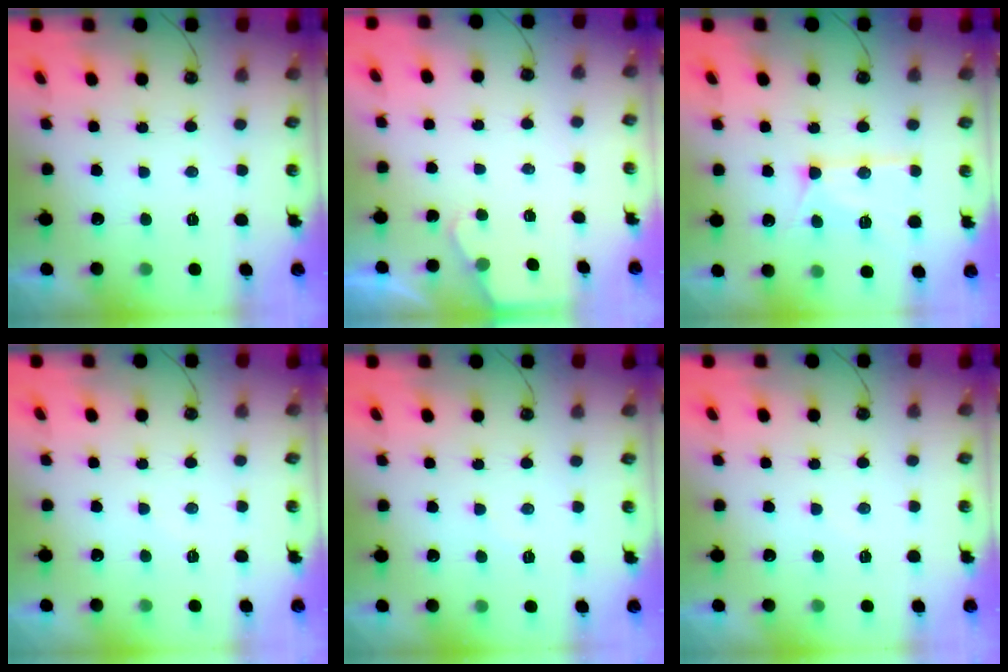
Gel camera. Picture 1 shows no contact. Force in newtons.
{"total": 1.7, "press": 1.6, "slide": 0.2}
{"total": 13.2, "press": 13.2, "slide": 1.2}
{"total": 4.6, "press": 4.6, "slide": 0.6}
{"total": 3.7, "press": 3.7, "slide": 0.6}
{"total": 3.9, "press": 3.9, "slide": 0.5}